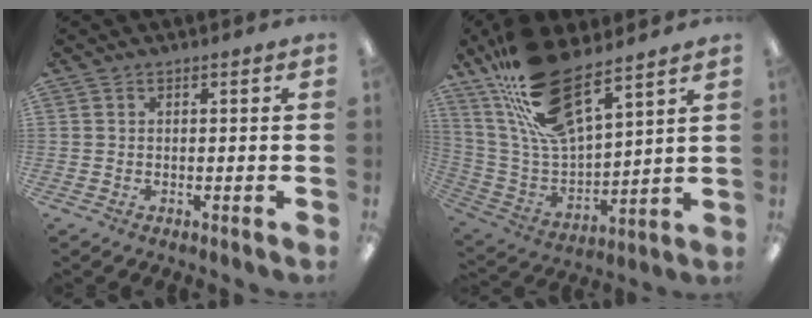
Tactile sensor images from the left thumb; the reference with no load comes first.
{"total": 20.1, "force": [14.5, 6.6, 12.2], "torque": [-0.253, -0.084, 0.260]}